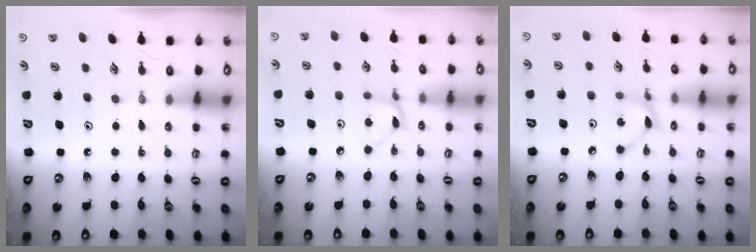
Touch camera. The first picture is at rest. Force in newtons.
{"total": 3.5, "press": 3.5, "slide": 0.4}
{"total": 2.9, "press": 2.9, "slide": 0.1}